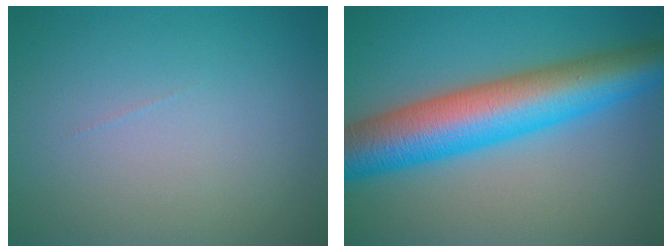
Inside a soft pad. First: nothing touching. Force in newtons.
{"total": 10.8, "press": 10.8, "slide": 0.2}